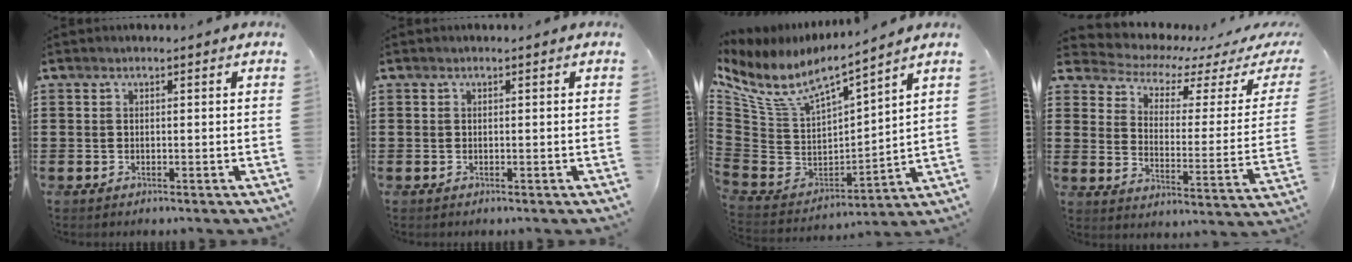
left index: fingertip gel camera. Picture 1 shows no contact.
{"total": 0.0}
{"total": 7.4, "force": [5.6, 2.1, 4.4], "torque": [-0.118, -0.050, 0.093]}
{"total": 3.1, "force": [2.5, 1.2, 1.3], "torque": [-0.047, -0.024, 0.033]}